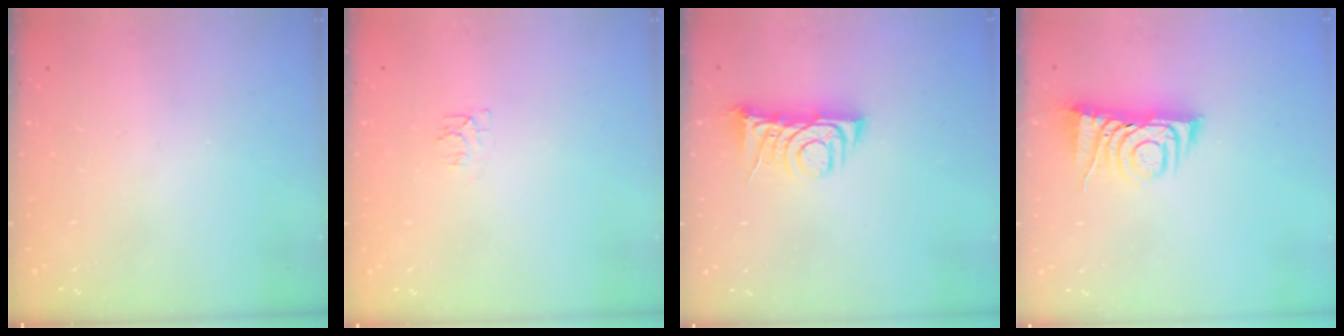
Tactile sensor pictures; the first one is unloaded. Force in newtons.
{"total": 4.6, "press": 4.5, "slide": 0.5}
{"total": 7.1, "press": 7.0, "slide": 1.0}
{"total": 7.3, "press": 7.2, "slide": 0.8}